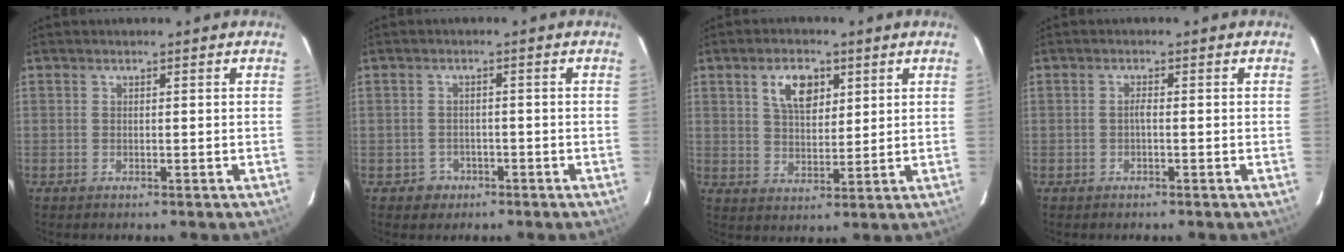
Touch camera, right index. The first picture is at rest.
{"total": 3.2, "force": [-1.5, 2.8, 0.2], "torque": [-0.012, 0.008, -0.020]}
{"total": 7.3, "force": [3.4, 3.9, 5.2], "torque": [-0.090, 0.011, 0.063]}
{"total": 0.9, "force": [-0.3, 0.1, 0.8], "torque": [-0.016, 0.005, -0.008]}